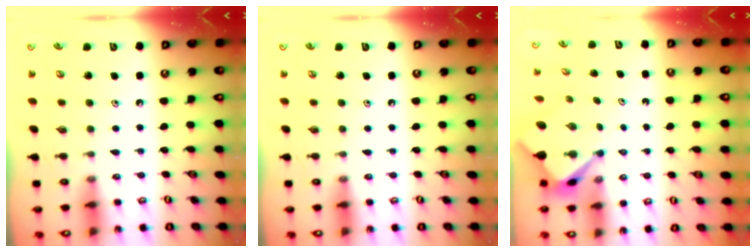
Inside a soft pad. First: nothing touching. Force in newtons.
{"total": 0.0}
{"total": 3.1, "press": 3.0, "slide": 0.3}